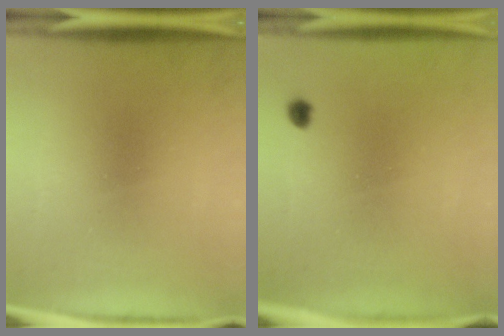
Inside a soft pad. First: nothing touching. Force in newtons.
{"total": 1.1}